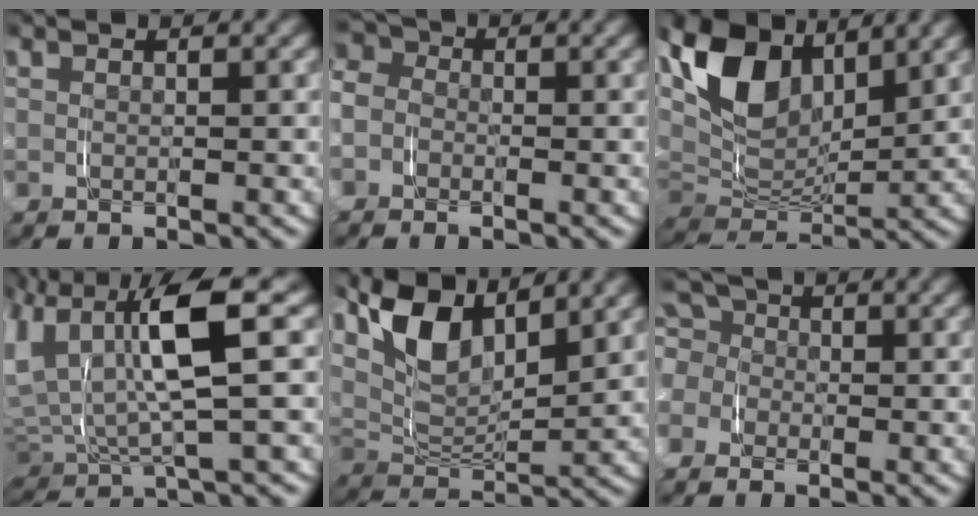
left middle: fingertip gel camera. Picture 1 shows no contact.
{"total": 6.7, "force": [0.8, 6.1, 2.7], "torque": [-0.067, 0.015, -0.016]}
{"total": 11.7, "force": [3.6, 7.7, 8.0], "torque": [-0.170, -0.001, 0.050]}
{"total": 9.7, "force": [0.9, 6.2, 7.4], "torque": [-0.168, 0.006, 0.001]}
{"total": 8.9, "force": [3.2, 5.5, 6.2], "torque": [-0.150, -0.009, 0.050]}
{"total": 8.3, "force": [-0.4, 7.7, 3.2], "torque": [-0.097, -0.011, -0.026]}